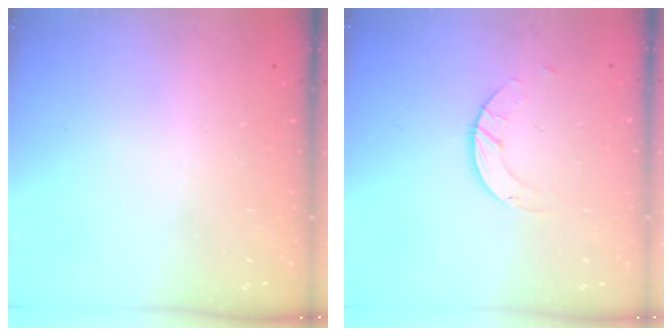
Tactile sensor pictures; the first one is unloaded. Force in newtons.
{"total": 3.6, "press": 3.6, "slide": 0.2}